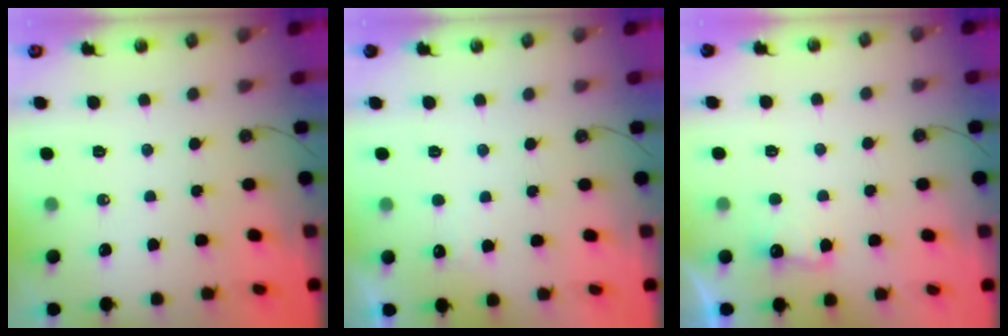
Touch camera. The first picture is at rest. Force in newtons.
{"total": 4.3, "press": 4.2, "slide": 1.1}
{"total": 4.9, "press": 4.8, "slide": 1.1}